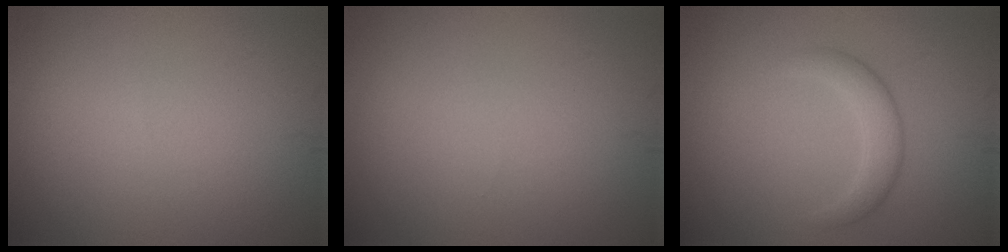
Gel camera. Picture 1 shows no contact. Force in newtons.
{"total": 0.0}
{"total": 2.7, "press": 2.7, "slide": 0.1}